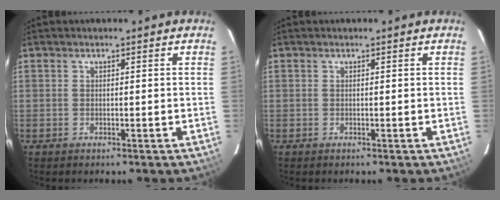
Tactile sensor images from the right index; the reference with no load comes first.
{"total": 0.0}